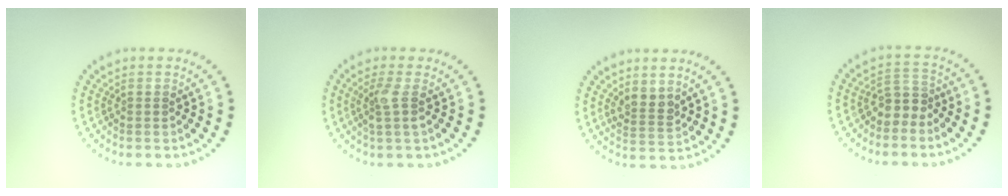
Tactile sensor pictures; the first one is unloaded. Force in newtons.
{"total": 2.0, "press": 1.6, "slide": 1.2}
{"total": 2.1, "press": 1.7, "slide": 1.2}
{"total": 2.1, "press": 1.6, "slide": 1.5}